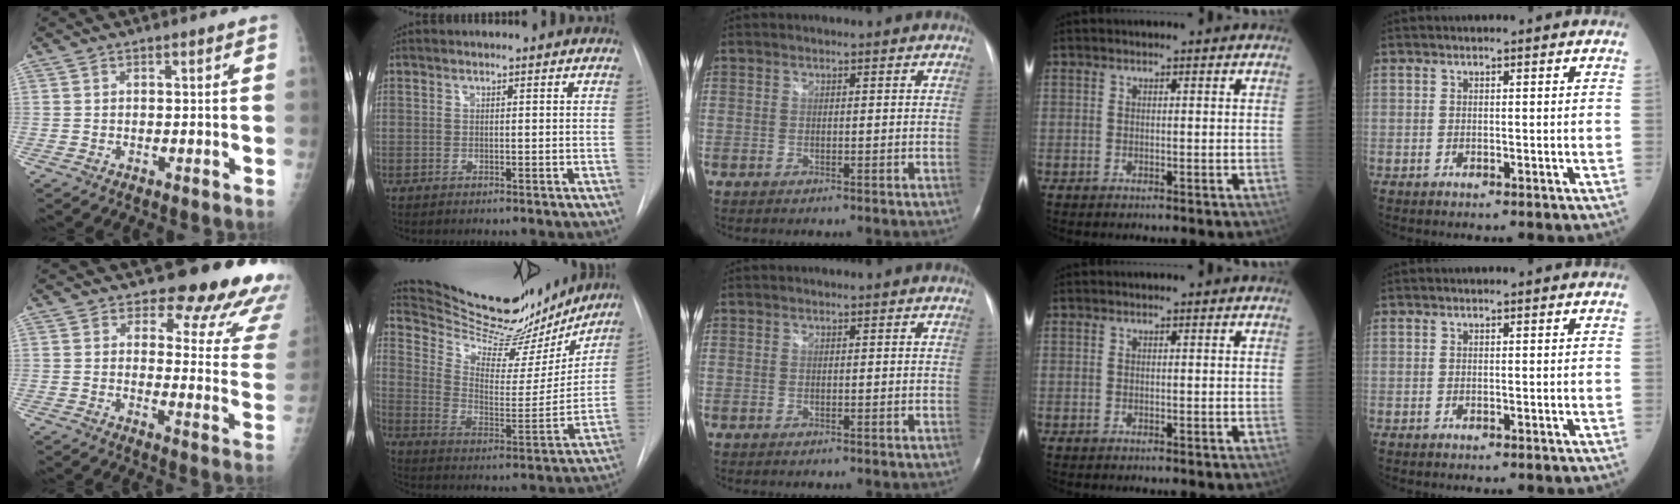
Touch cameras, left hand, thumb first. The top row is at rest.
{"thumb": {"total": 18.7, "force": [16.8, 6.2, 5.2], "torque": [-0.011, -0.138, 0.171]}, "index": {"total": 22.9, "force": [21.1, 5.2, 7.0], "torque": [-0.112, -0.037, 0.308]}}